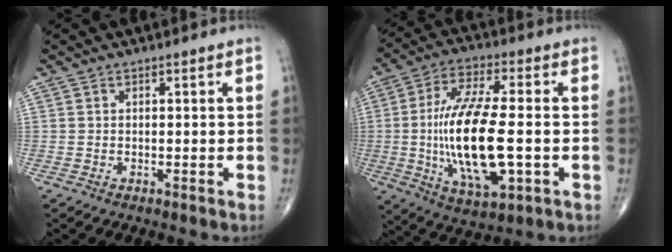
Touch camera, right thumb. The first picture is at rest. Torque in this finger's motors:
{"motor_torque": [1.60, 3.41, 2.03, 0.08, 0.74]}